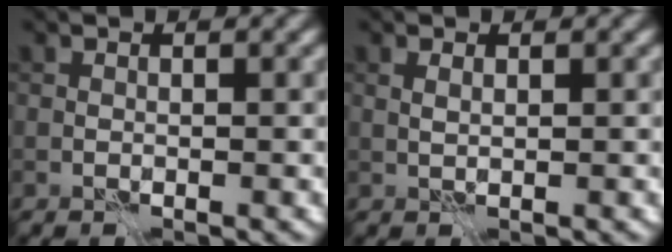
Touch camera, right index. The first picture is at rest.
{"total": 0.7, "force": [0.3, 0.2, 0.6], "torque": [-0.016, 0.002, 0.006]}